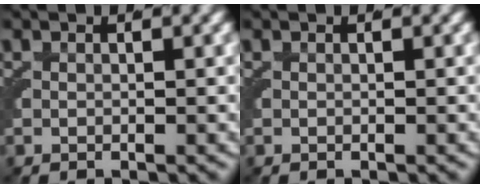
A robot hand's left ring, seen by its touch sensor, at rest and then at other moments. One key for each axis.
{"total": 0.0}